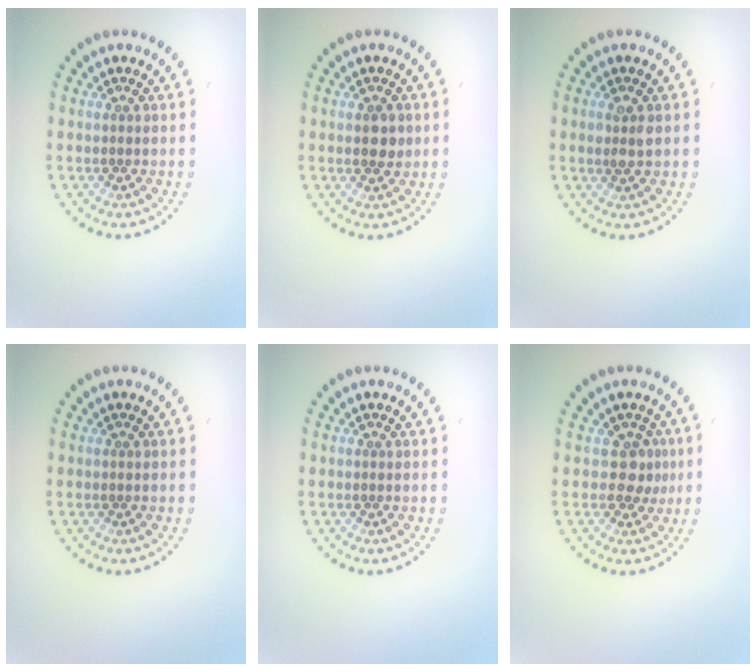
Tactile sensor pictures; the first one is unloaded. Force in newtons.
{"total": 1.9, "press": 1.8, "slide": 0.2}
{"total": 1.8, "press": 1.8, "slide": 0.3}
{"total": 0.0}
{"total": 0.0}
{"total": 1.9, "press": 1.5, "slide": 1.0}